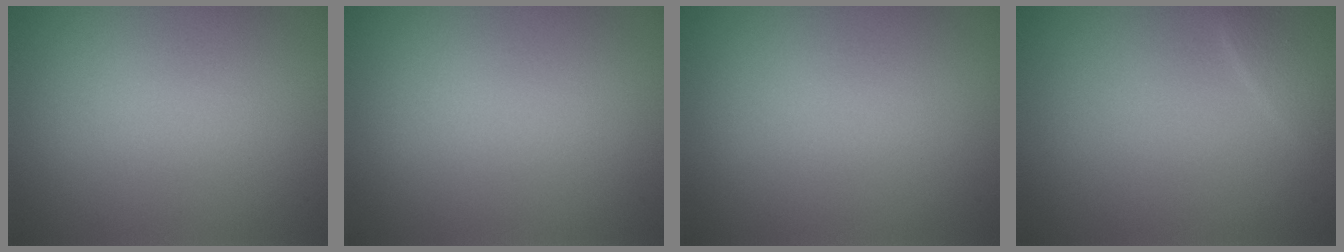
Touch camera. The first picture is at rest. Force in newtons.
{"total": 0.0}
{"total": 0.0}
{"total": 1.3, "press": 1.3, "slide": 0.1}